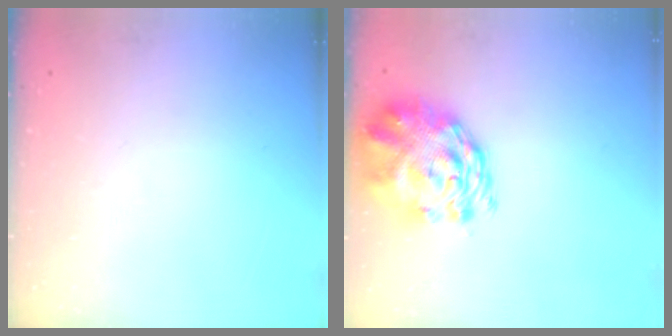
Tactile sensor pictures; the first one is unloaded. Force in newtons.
{"total": 3.9, "press": 3.5, "slide": 1.7}